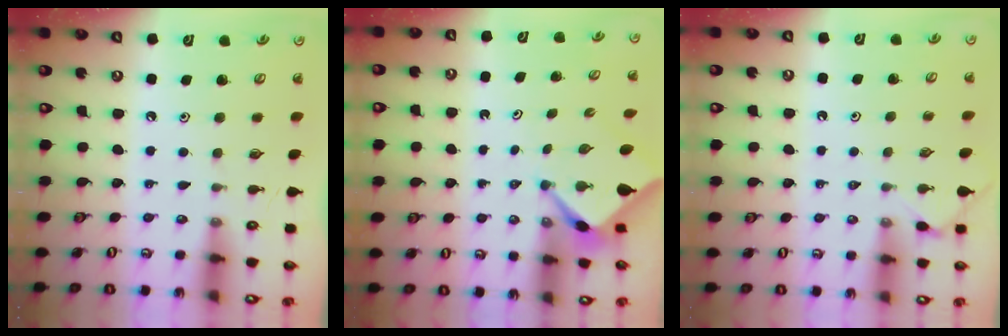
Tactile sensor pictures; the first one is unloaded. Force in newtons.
{"total": 2.6, "press": 2.6, "slide": 0.3}
{"total": 3.0, "press": 3.0, "slide": 0.4}